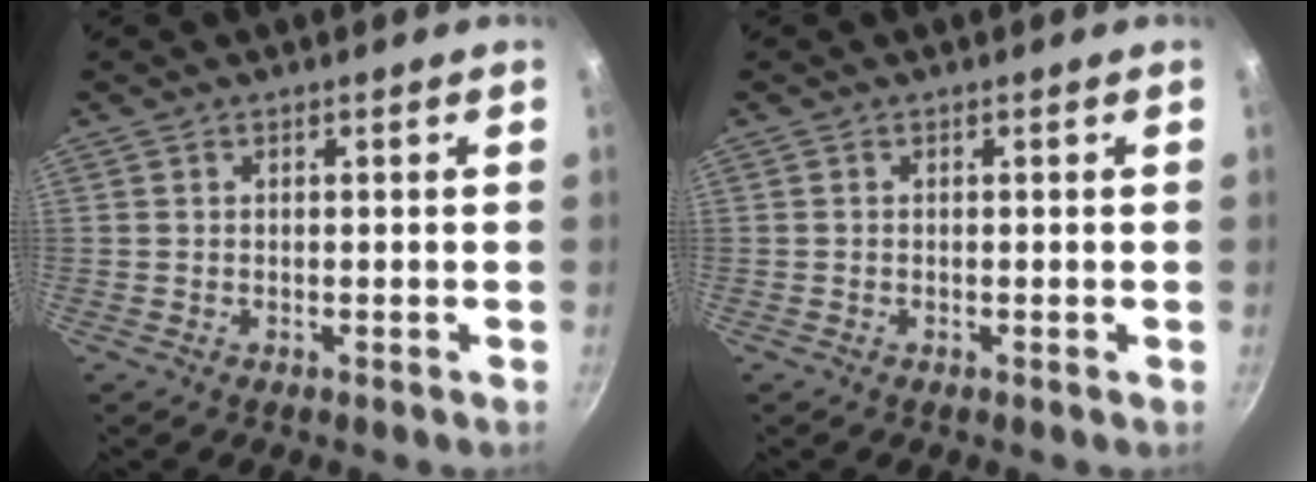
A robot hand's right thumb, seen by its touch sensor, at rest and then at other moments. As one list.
[{"total": 0.0}]